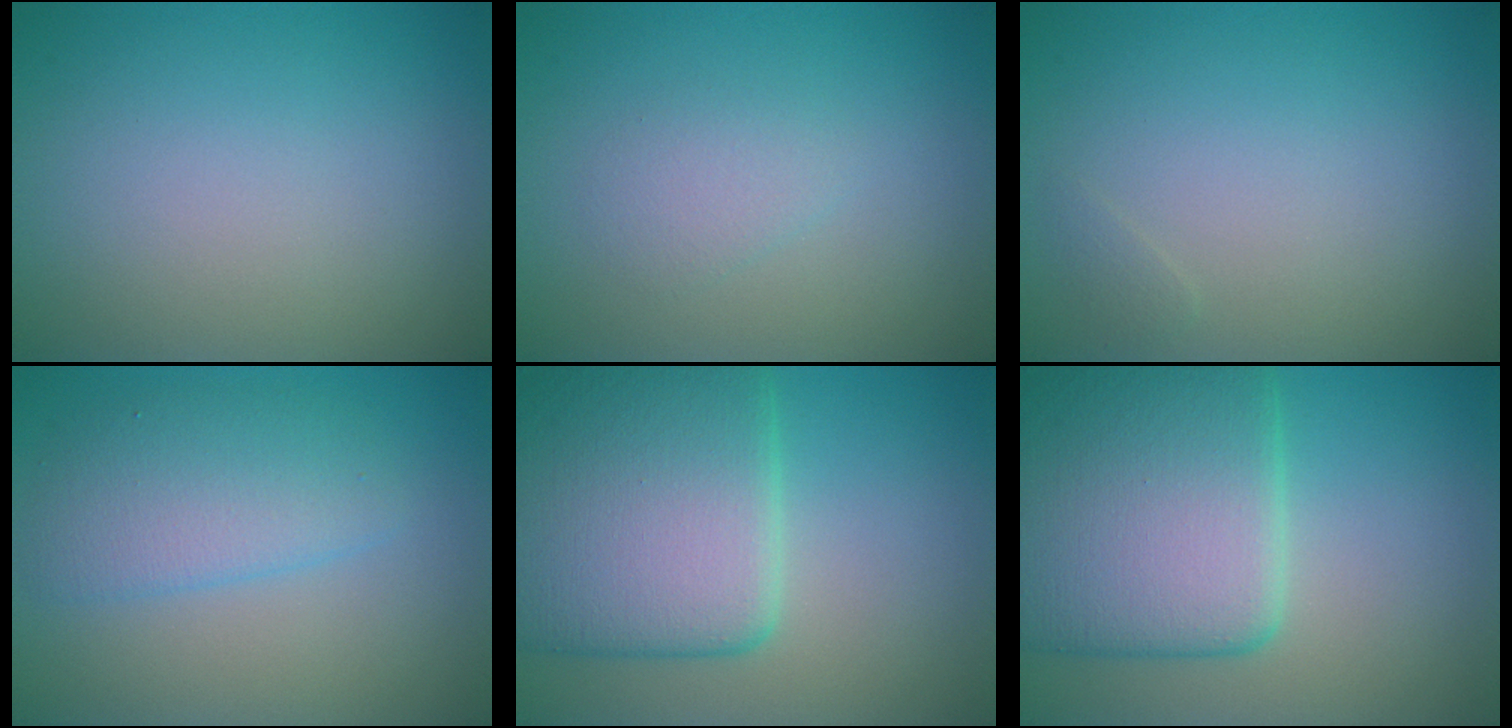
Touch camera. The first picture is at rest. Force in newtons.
{"total": 1.4, "press": 1.4, "slide": 0.0}
{"total": 0.5, "press": 0.5, "slide": 0.0}
{"total": 3.7, "press": 3.7, "slide": 0.2}
{"total": 10.8, "press": 10.8, "slide": 0.7}
{"total": 10.8, "press": 10.8, "slide": 0.7}